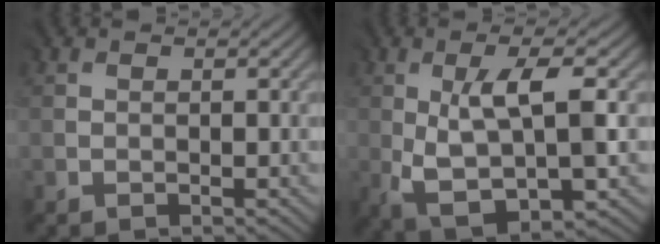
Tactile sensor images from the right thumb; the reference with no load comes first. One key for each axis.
{"total": 8.8, "fx": -0.3, "fy": 3.1, "fz": 8.2, "tx": -0.164, "ty": -0.005, "tz": 0.001}